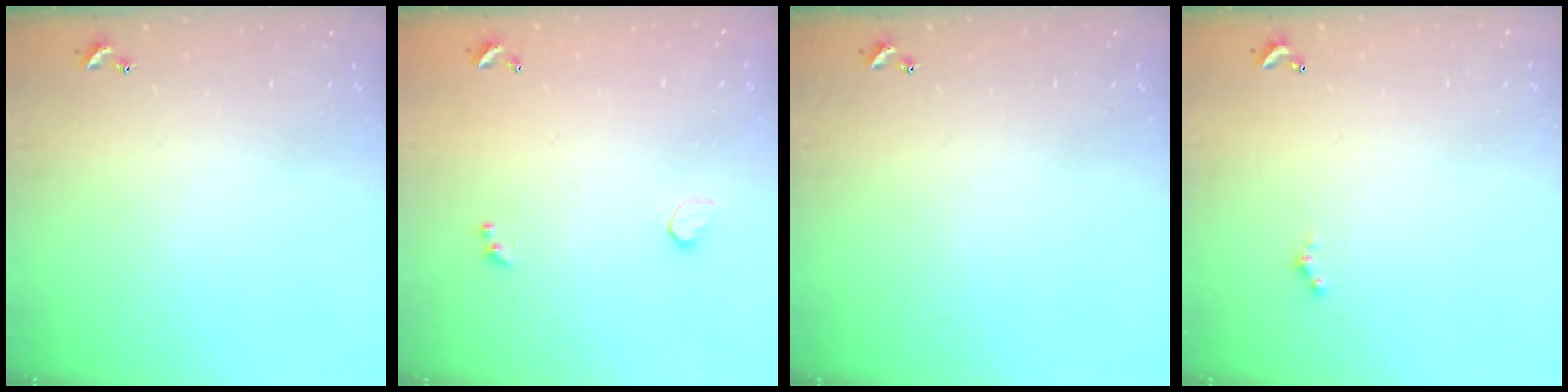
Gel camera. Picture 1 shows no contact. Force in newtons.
{"total": 0.8, "press": 0.6, "slide": 0.4}
{"total": 0.0}
{"total": 1.6, "press": 1.5, "slide": 0.4}